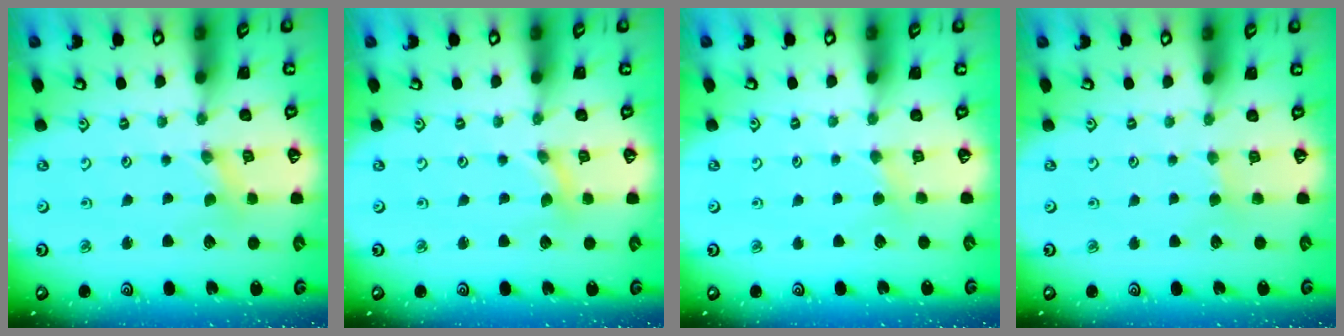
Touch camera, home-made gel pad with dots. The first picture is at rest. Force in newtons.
{"total": 0.0}
{"total": 2.9, "press": 2.8, "slide": 0.4}
{"total": 2.0, "press": 2.0, "slide": 0.5}